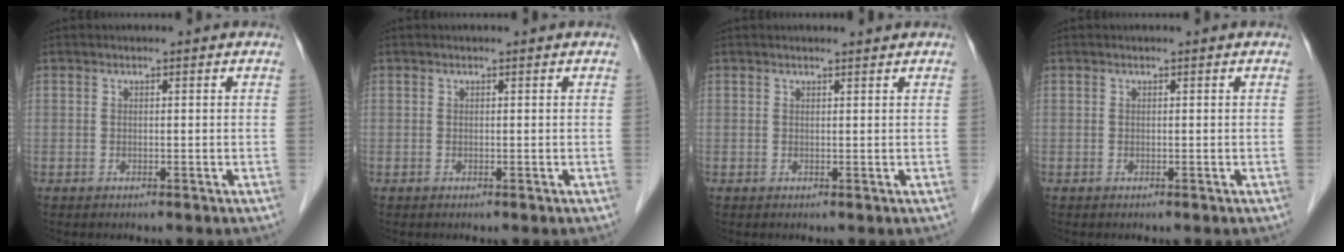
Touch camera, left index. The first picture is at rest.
{"total": 0.0}
{"total": 1.1, "force": [1.0, -0.1, 0.2], "torque": [-0.007, -0.001, 0.015]}
{"total": 0.0}